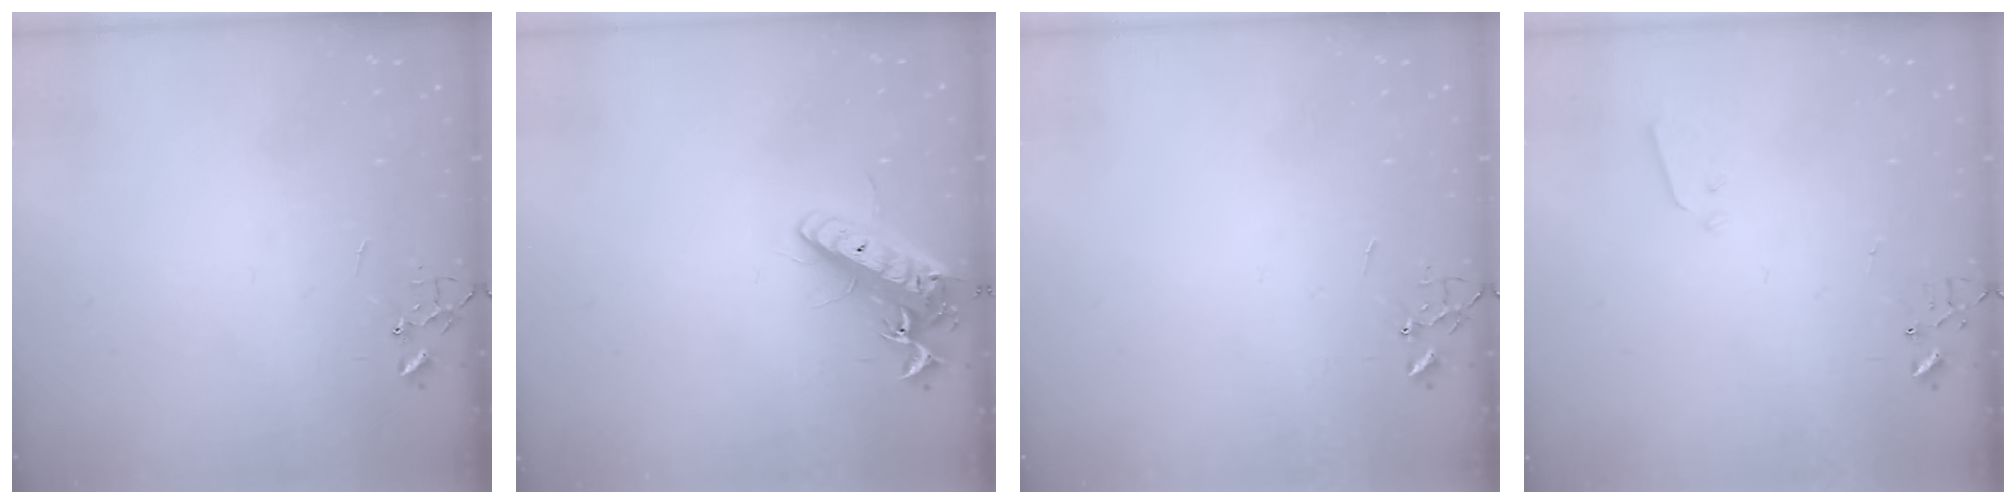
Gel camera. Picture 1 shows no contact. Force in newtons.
{"total": 15.0, "press": 14.7, "slide": 2.8}
{"total": 0.0}
{"total": 3.0, "press": 2.9, "slide": 0.7}